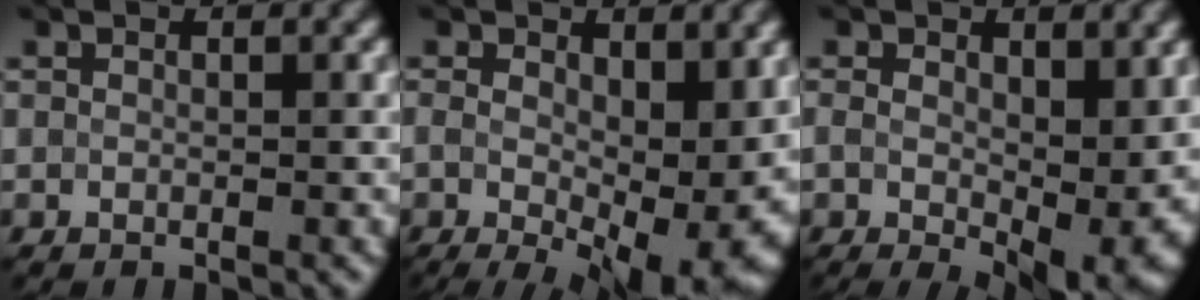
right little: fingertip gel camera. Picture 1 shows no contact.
{"total": 12.1, "force": [-1.1, 6.2, 10.3], "torque": [-0.158, -0.029, 0.010]}
{"total": 9.5, "force": [-0.7, 5.4, 7.8], "torque": [-0.128, -0.028, 0.014]}